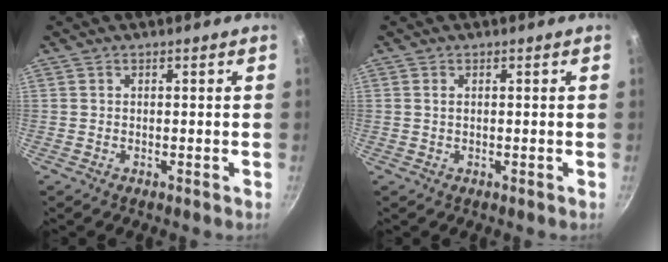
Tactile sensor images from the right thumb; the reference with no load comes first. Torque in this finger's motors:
{"motor_torque": [-0.49, 0.26, -0.14, -0.13, 0.08]}